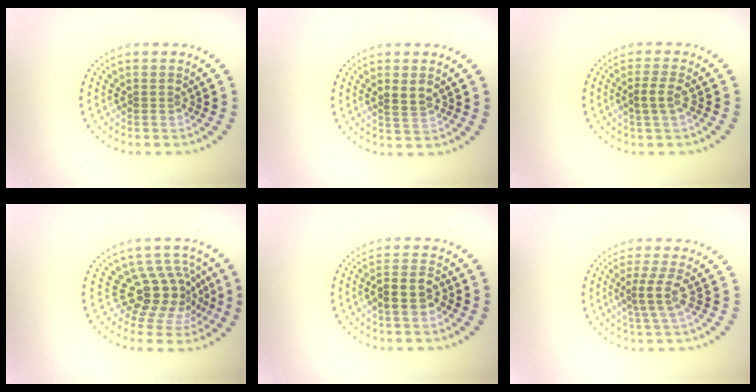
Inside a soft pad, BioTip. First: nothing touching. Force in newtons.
{"total": 1.8, "press": 1.8, "slide": 0.5}
{"total": 1.7, "press": 1.5, "slide": 0.8}
{"total": 4.6, "press": 3.5, "slide": 3.1}
{"total": 2.9, "press": 2.7, "slide": 1.0}
{"total": 2.5, "press": 1.8, "slide": 1.8}